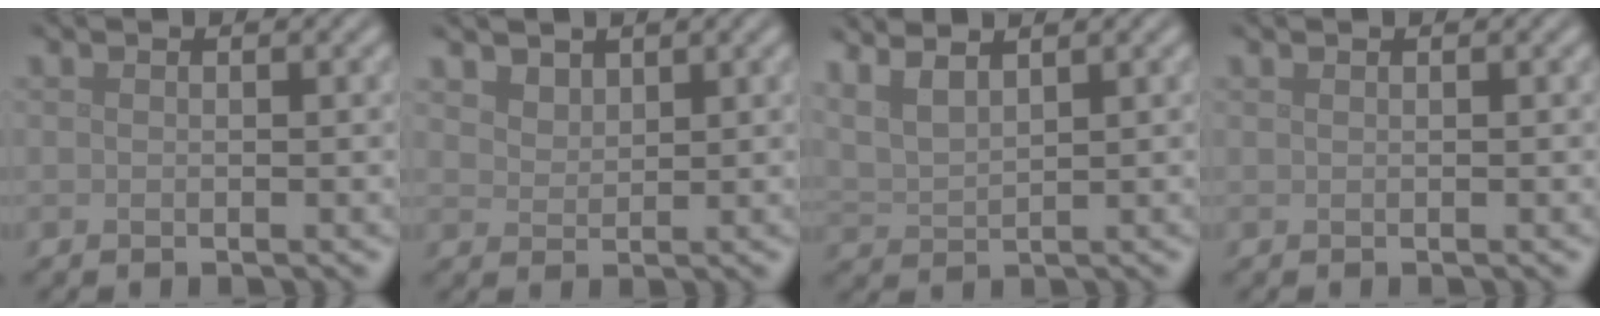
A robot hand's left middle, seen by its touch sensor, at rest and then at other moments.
{"total": 2.2, "force": [1.8, 1.0, 0.6], "torque": [-0.018, -0.010, 0.049]}
{"total": 4.3, "force": [3.3, 1.4, 2.3], "torque": [-0.046, 0.014, 0.055]}
{"total": 0.0}